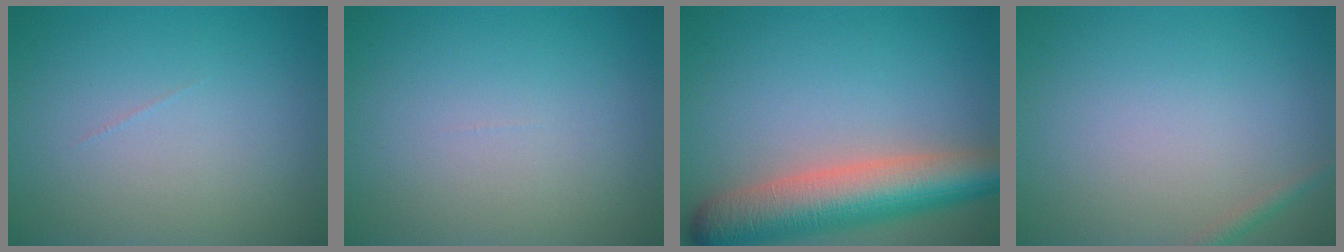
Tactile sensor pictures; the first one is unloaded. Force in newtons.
{"total": 0.0}
{"total": 8.5, "press": 8.5, "slide": 0.4}
{"total": 0.8, "press": 0.8, "slide": 0.1}